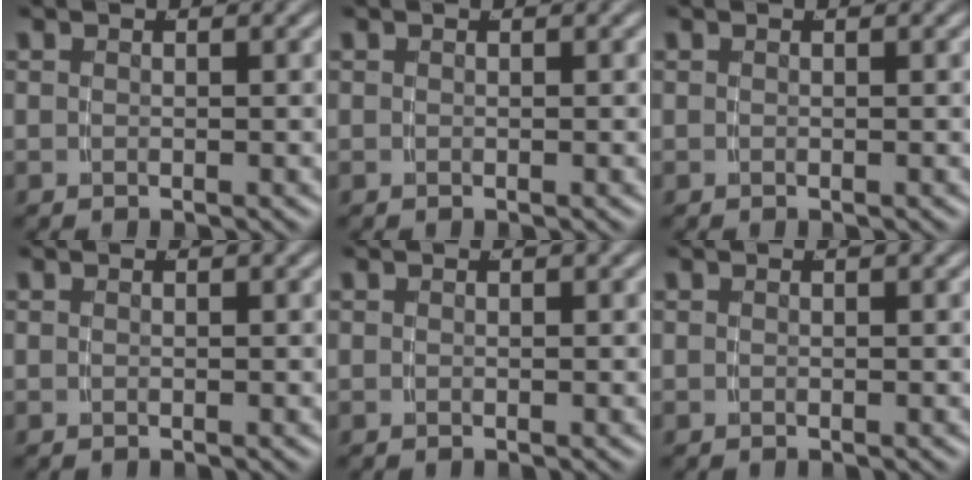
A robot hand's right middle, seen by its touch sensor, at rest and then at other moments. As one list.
[{"total": 0.0}, {"total": 0.0}, {"total": 0.0}, {"total": 0.0}, {"total": 0.0}]